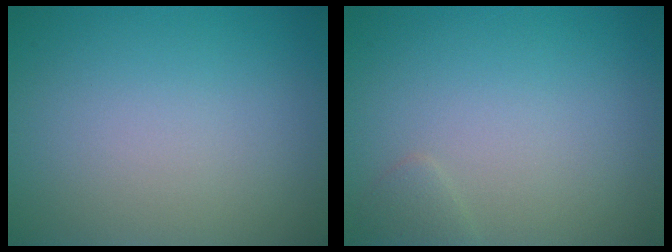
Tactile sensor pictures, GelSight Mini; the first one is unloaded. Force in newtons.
{"total": 0.8, "press": 0.8, "slide": 0.0}